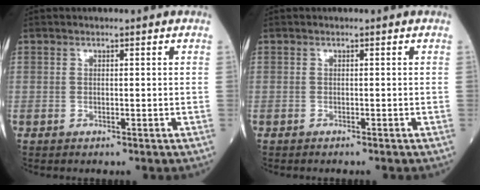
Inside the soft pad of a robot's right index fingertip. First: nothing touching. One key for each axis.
{"total": 0.7, "fx": -0.6, "fy": 0.0, "fz": 0.2, "tx": -0.005, "ty": -0.001, "tz": -0.010}